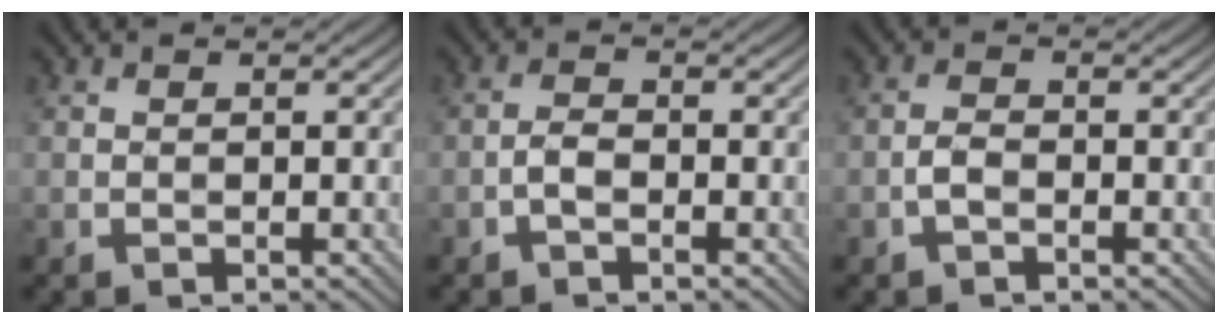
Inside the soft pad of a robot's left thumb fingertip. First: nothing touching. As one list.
[{"total": 1.9, "force": [-1.0, 0.8, 1.4], "torque": [-0.028, 0.004, -0.024]}, {"total": 1.8, "force": [-1.0, 0.9, 1.2], "torque": [-0.024, 0.004, -0.023]}]